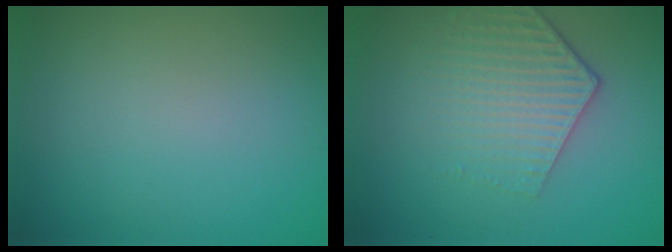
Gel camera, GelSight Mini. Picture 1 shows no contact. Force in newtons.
{"total": 4.3, "press": 3.2, "slide": 2.9}